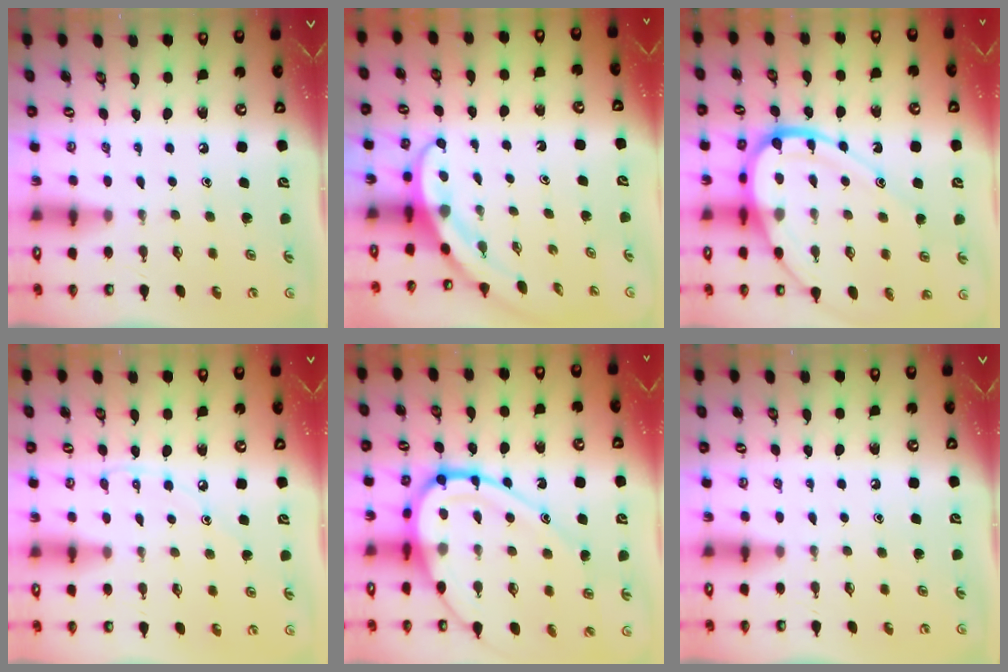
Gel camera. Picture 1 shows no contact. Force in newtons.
{"total": 3.8, "press": 3.8, "slide": 0.3}
{"total": 16.2, "press": 16.1, "slide": 1.8}
{"total": 4.2, "press": 4.2, "slide": 0.7}
{"total": 18.0, "press": 18.0, "slide": 1.6}
{"total": 0.0}